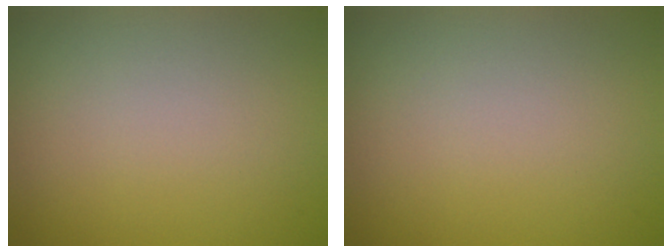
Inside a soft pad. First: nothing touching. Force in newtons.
{"total": 0.0}